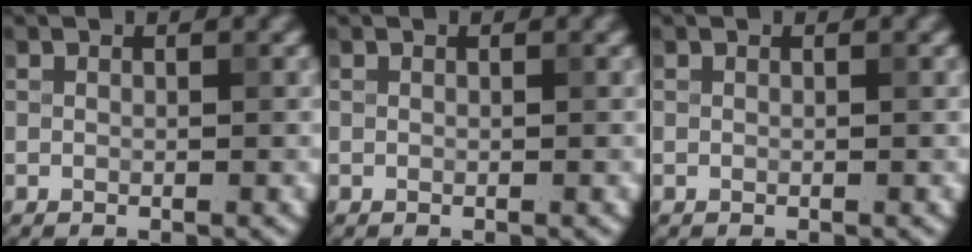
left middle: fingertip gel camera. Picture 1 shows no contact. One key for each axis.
{"total": 0.0}
{"total": 0.0}